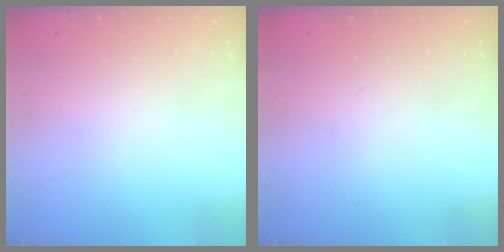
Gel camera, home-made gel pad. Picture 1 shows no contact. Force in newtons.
{"total": 0.0}